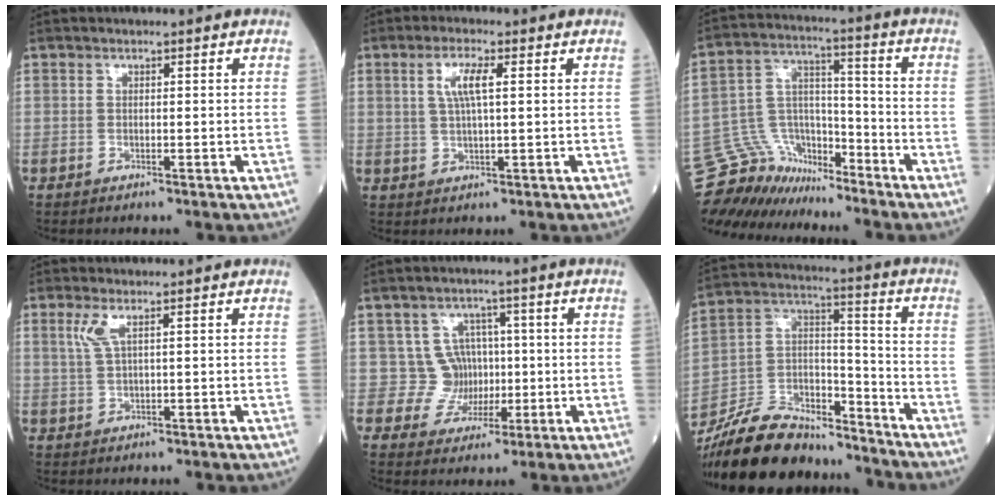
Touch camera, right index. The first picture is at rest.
{"total": 4.6, "force": [1.4, 0.6, 4.3], "torque": [-0.089, 0.004, 0.029]}
{"total": 13.9, "force": [-13.0, 4.5, 1.9], "torque": [-0.042, 0.045, -0.233]}
{"total": 2.5, "force": [1.2, 0.1, 2.2], "torque": [-0.061, 0.006, 0.029]}
{"total": 5.4, "force": [0.5, 5.3, -0.1], "torque": [0.018, 0.016, 0.011]}
{"total": 18.7, "force": [-17.0, 5.4, 5.5], "torque": [-0.116, 0.021, -0.292]}